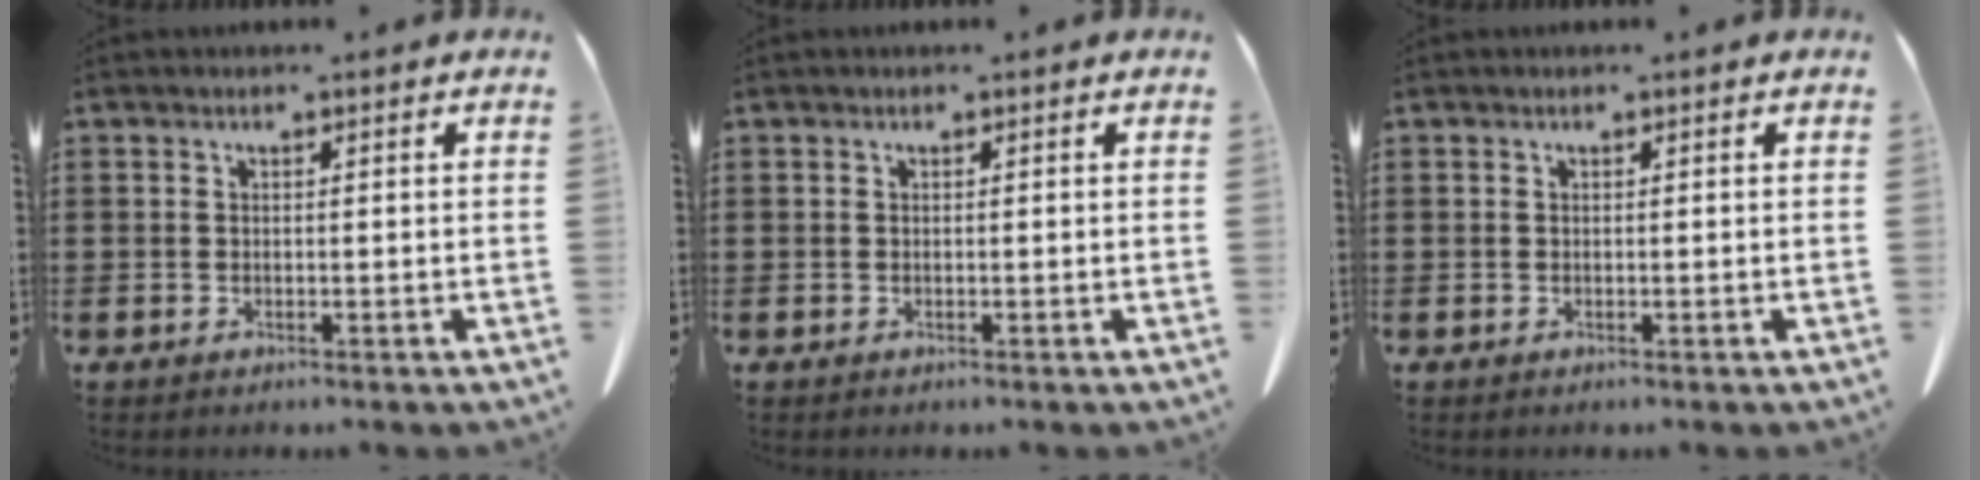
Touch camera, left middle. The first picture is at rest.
{"total": 0.0}
{"total": 0.0}